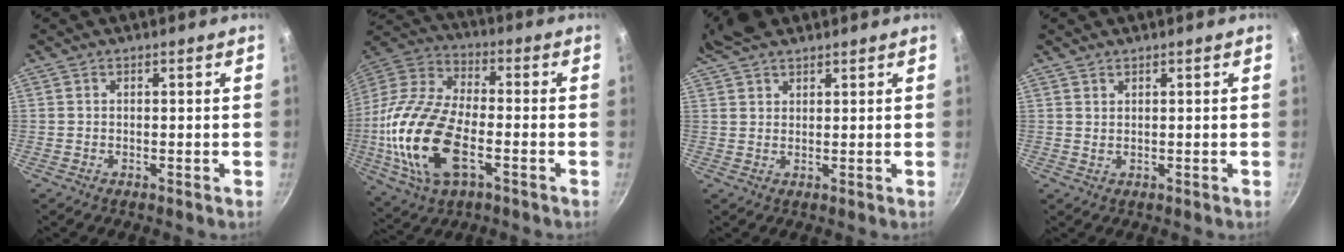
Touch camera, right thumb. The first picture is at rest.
{"total": 21.9, "force": [-4.9, 11.5, 18.0], "torque": [-0.365, 0.024, -0.101]}
{"total": 6.7, "force": [5.0, 3.1, 3.2], "torque": [-0.049, 0.003, 0.089]}
{"total": 1.0, "force": [0.9, 0.3, 0.3], "torque": [-0.002, -0.012, 0.015]}